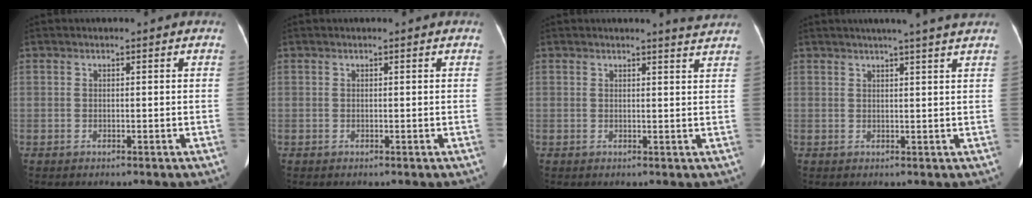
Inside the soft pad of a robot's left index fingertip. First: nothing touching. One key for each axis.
{"total": 0.0}
{"total": 2.5, "fx": 2.4, "fy": -0.7, "fz": 0.4, "tx": -0.012, "ty": -0.013, "tz": 0.020}
{"total": 6.8, "fx": 5.6, "fy": -1.0, "fz": 3.6, "tx": -0.046, "ty": 0.014, "tz": 0.061}